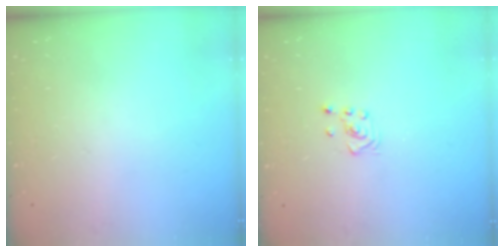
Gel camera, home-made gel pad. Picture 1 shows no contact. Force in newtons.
{"total": 2.8, "press": 2.6, "slide": 1.0}